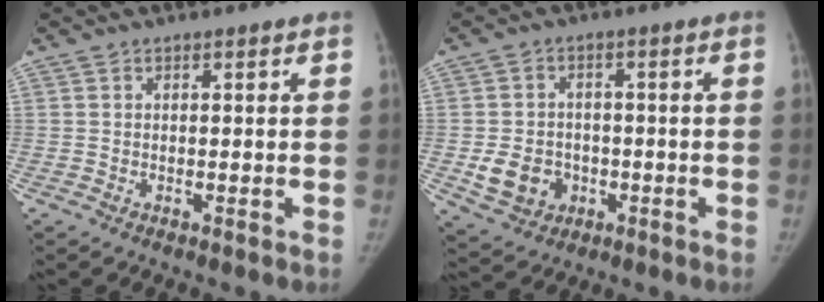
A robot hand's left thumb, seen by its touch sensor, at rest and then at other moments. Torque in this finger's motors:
{"motor_torque": [0.02, 0.03, 0.54, -0.12, 0.01]}